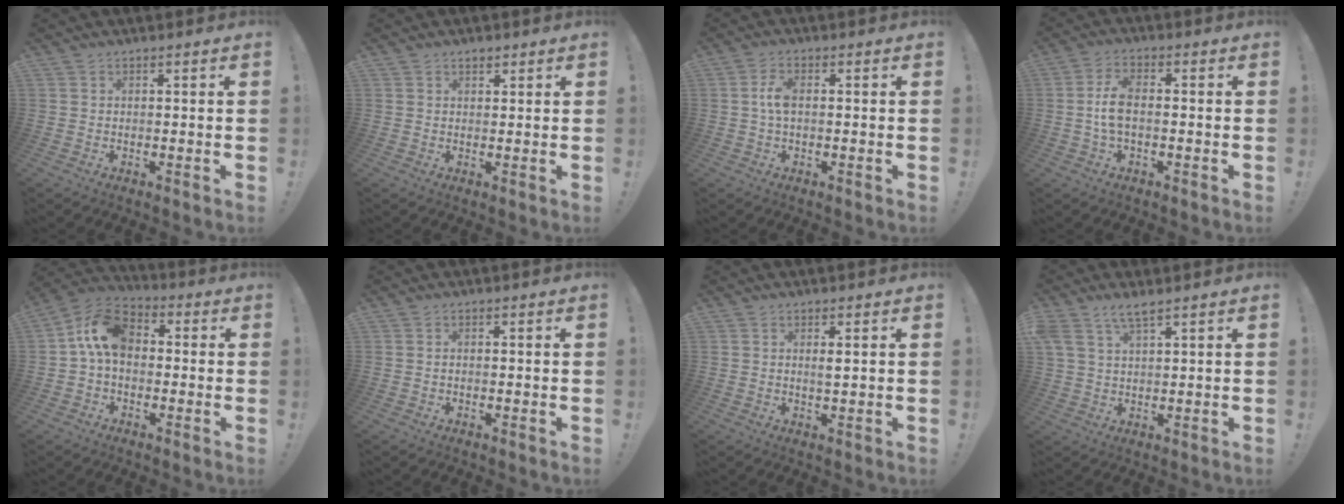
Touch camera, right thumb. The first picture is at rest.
{"total": 1.5, "force": [1.1, 0.7, 0.7], "torque": [-0.003, -0.006, 0.018]}
{"total": 4.4, "force": [0.0, 2.0, 3.9], "torque": [-0.072, 0.005, -0.002]}
{"total": 6.7, "force": [-0.6, 2.9, 6.0], "torque": [-0.129, 0.004, -0.008]}
{"total": 12.1, "force": [1.2, 8.1, 8.9], "torque": [-0.157, 0.024, 0.026]}
{"total": 0.5, "force": [-0.3, 0.3, 0.4], "torque": [-0.014, 0.005, -0.003]}
{"total": 1.7, "force": [0.7, 0.1, 1.5], "torque": [-0.018, -0.007, 0.008]}
{"total": 5.0, "force": [3.7, 1.1, 3.1], "torque": [-0.067, -0.014, 0.072]}